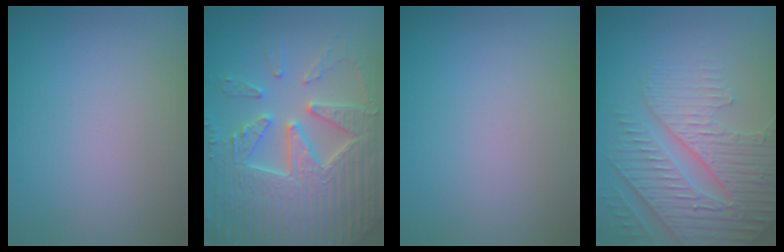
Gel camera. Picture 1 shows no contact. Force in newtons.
{"total": 7.7, "press": 7.6, "slide": 1.5}
{"total": 0.0}
{"total": 5.7, "press": 4.9, "slide": 3.0}